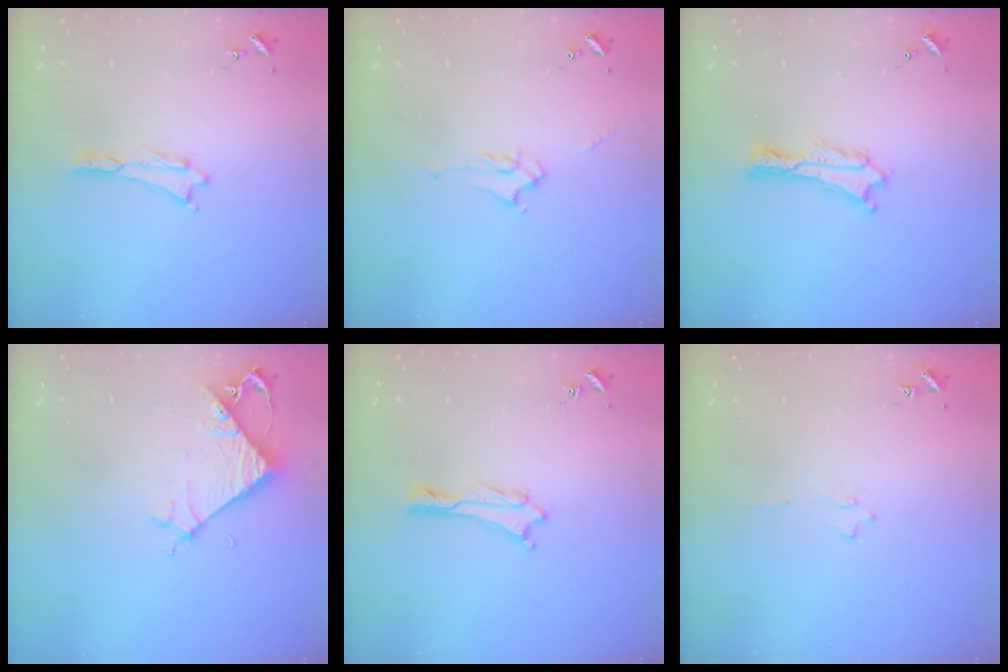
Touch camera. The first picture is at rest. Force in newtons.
{"total": 2.2, "press": 2.2, "slide": 0.1}
{"total": 0.7, "press": 0.7, "slide": 0.2}
{"total": 6.6, "press": 6.6, "slide": 0.3}
{"total": 0.8, "press": 0.8, "slide": 0.2}
{"total": 0.5, "press": 0.5, "slide": 0.2}